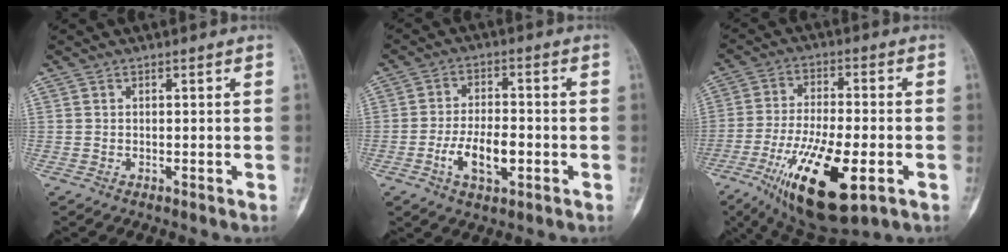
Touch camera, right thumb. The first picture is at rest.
{"total": 8.5, "force": [-2.7, 4.0, 6.9], "torque": [-0.122, 0.014, -0.048]}
{"total": 19.5, "force": [-7.6, 7.0, 16.5], "torque": [-0.312, -0.003, -0.120]}